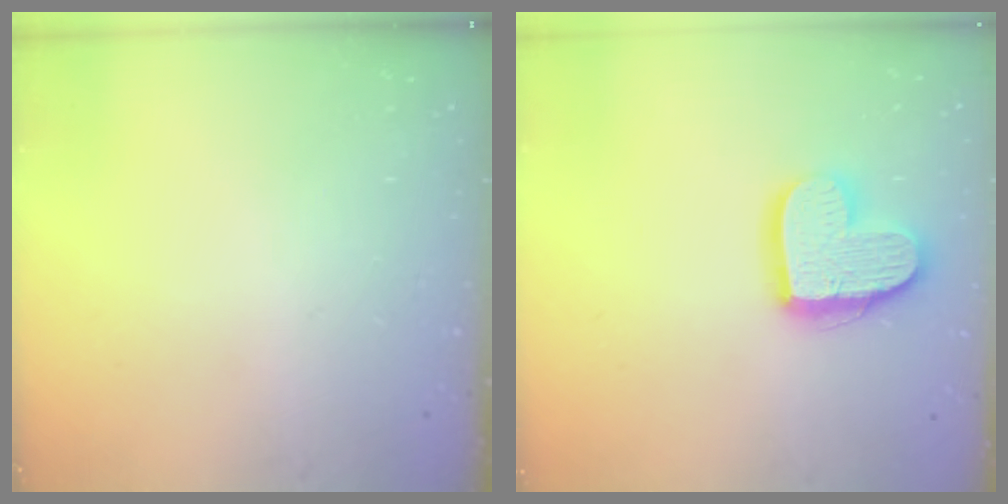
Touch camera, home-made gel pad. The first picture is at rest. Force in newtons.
{"total": 14.9, "press": 14.8, "slide": 1.1}